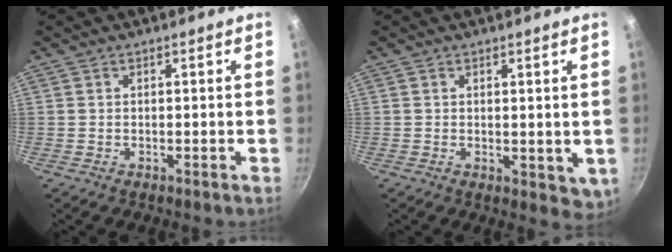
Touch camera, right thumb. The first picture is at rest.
{"total": 4.2, "force": [1.0, 2.4, 3.2], "torque": [-0.040, -0.011, 0.018]}